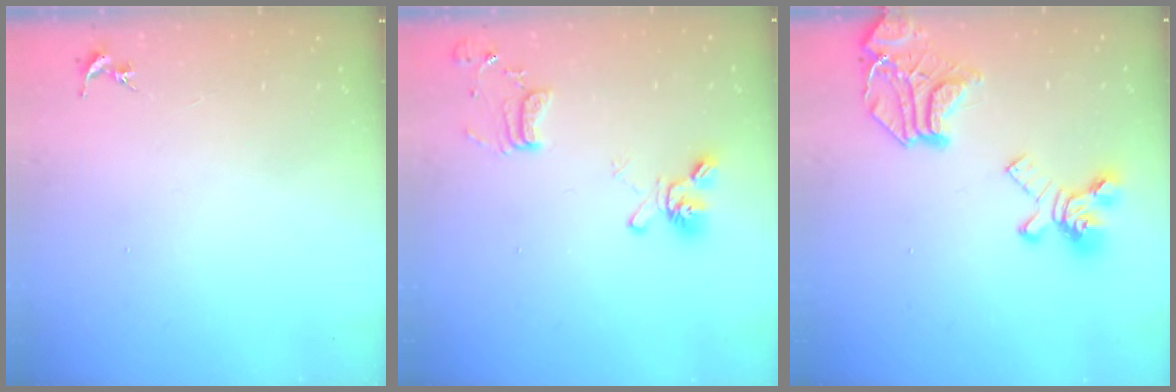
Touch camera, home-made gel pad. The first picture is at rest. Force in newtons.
{"total": 13.4, "press": 13.2, "slide": 2.2}
{"total": 22.2, "press": 22.1, "slide": 2.3}